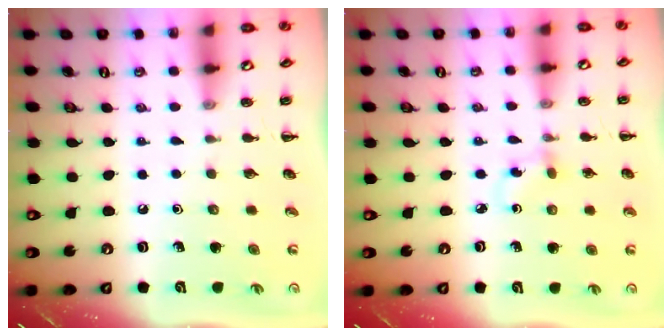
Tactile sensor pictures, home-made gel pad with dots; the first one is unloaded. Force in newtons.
{"total": 1.6, "press": 1.4, "slide": 0.7}